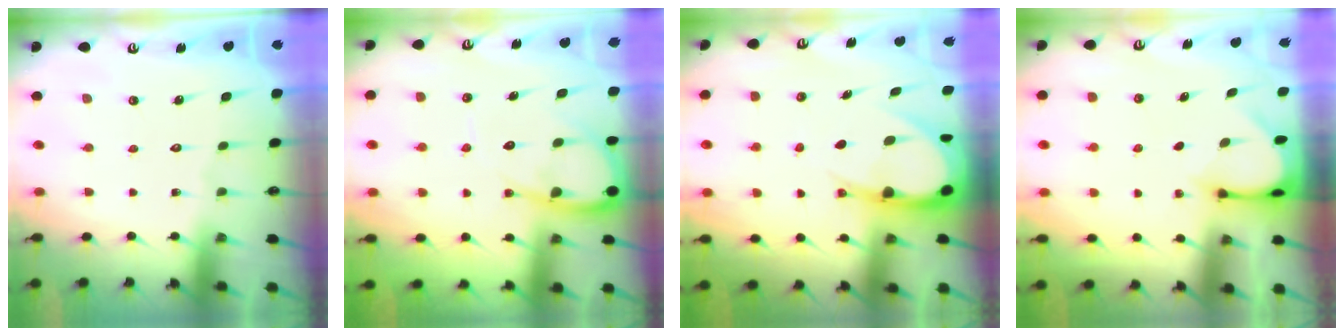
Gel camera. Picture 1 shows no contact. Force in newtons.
{"total": 8.5, "press": 8.5, "slide": 0.9}
{"total": 11.4, "press": 11.3, "slide": 1.4}
{"total": 3.4, "press": 3.4, "slide": 0.3}